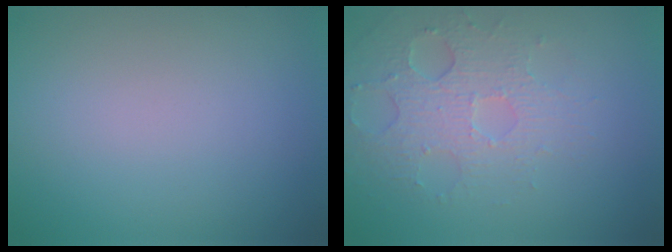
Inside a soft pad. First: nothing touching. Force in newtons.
{"total": 3.5, "press": 3.2, "slide": 1.4}